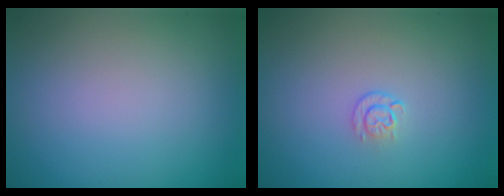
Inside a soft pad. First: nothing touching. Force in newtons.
{"total": 1.1, "press": 0.6, "slide": 0.9}